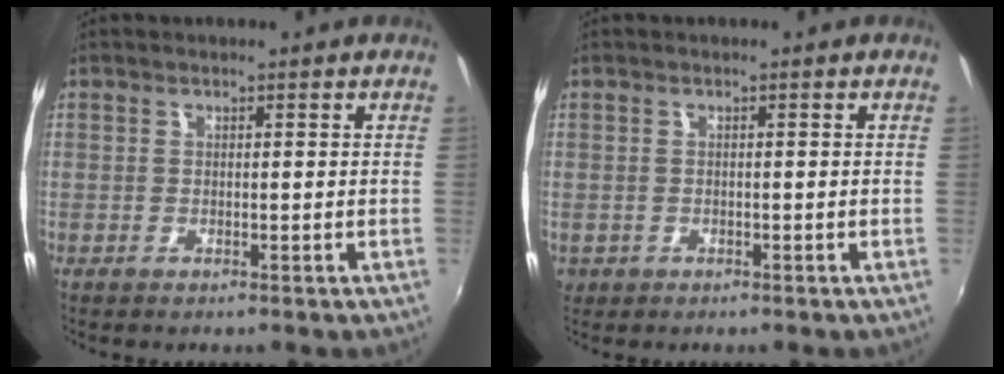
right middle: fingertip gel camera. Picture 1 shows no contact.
{"total": 2.3, "force": [-0.6, 2.0, 0.8], "torque": [-0.020, -0.004, -0.006]}